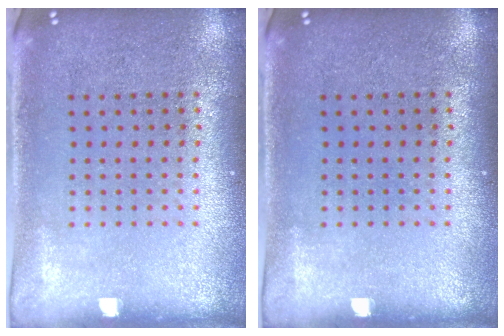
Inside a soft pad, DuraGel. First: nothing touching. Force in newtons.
{"total": 0.0}